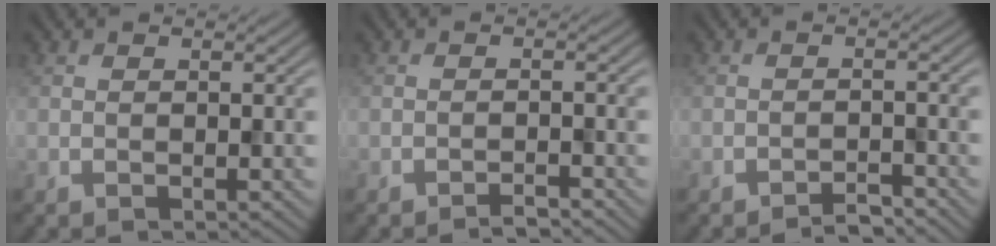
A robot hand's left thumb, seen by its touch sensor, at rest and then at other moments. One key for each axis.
{"total": 1.5, "fx": -1.4, "fy": 0.1, "fz": 0.6, "tx": -0.007, "ty": 0.004, "tz": -0.027}
{"total": 2.1, "fx": -1.9, "fy": 0.3, "fz": 0.7, "tx": -0.008, "ty": 0.005, "tz": -0.037}